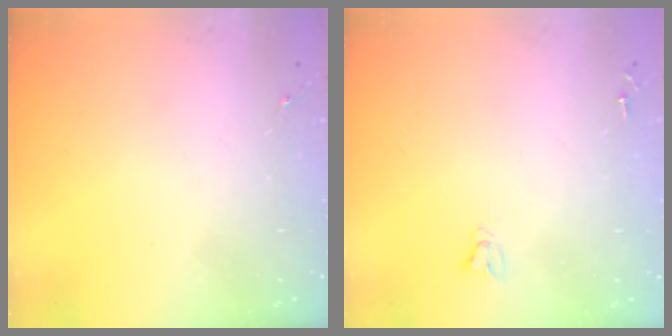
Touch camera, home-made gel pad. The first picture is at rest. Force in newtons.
{"total": 2.5, "press": 2.5, "slide": 0.2}